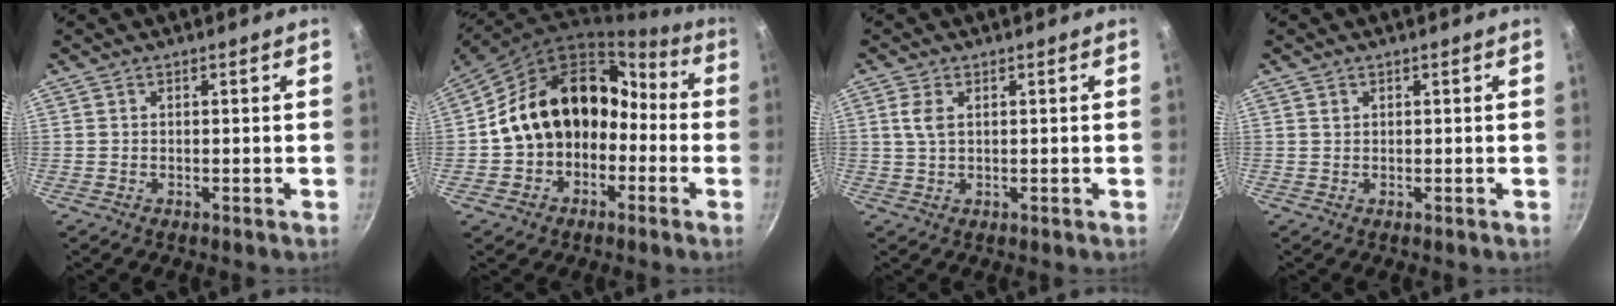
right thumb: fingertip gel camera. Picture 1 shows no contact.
{"total": 19.0, "force": [-2.7, 15.1, 11.3], "torque": [-0.152, 0.088, -0.038]}
{"total": 3.1, "force": [0.9, 1.6, 2.5], "torque": [-0.052, -0.002, 0.019]}
{"total": 0.7, "force": [0.4, 0.5, 0.2], "torque": [-0.004, 0.000, 0.008]}